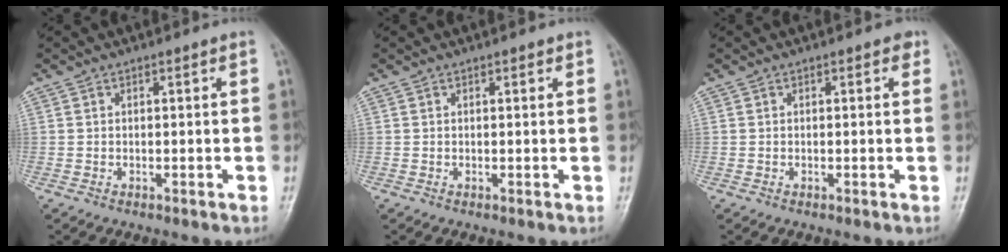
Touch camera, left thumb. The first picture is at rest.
{"total": 0.7, "force": [0.5, 0.3, 0.5], "torque": [-0.006, -0.001, 0.004]}
{"total": 0.9, "force": [0.4, 0.6, 0.6], "torque": [0.003, 0.001, -0.001]}